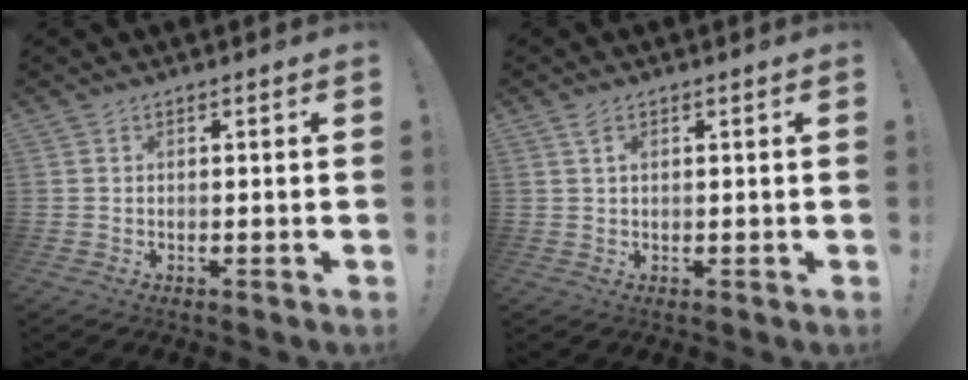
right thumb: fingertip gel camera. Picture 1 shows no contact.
{"total": 2.0, "force": [0.9, 1.0, 1.5], "torque": [-0.031, 0.002, 0.015]}